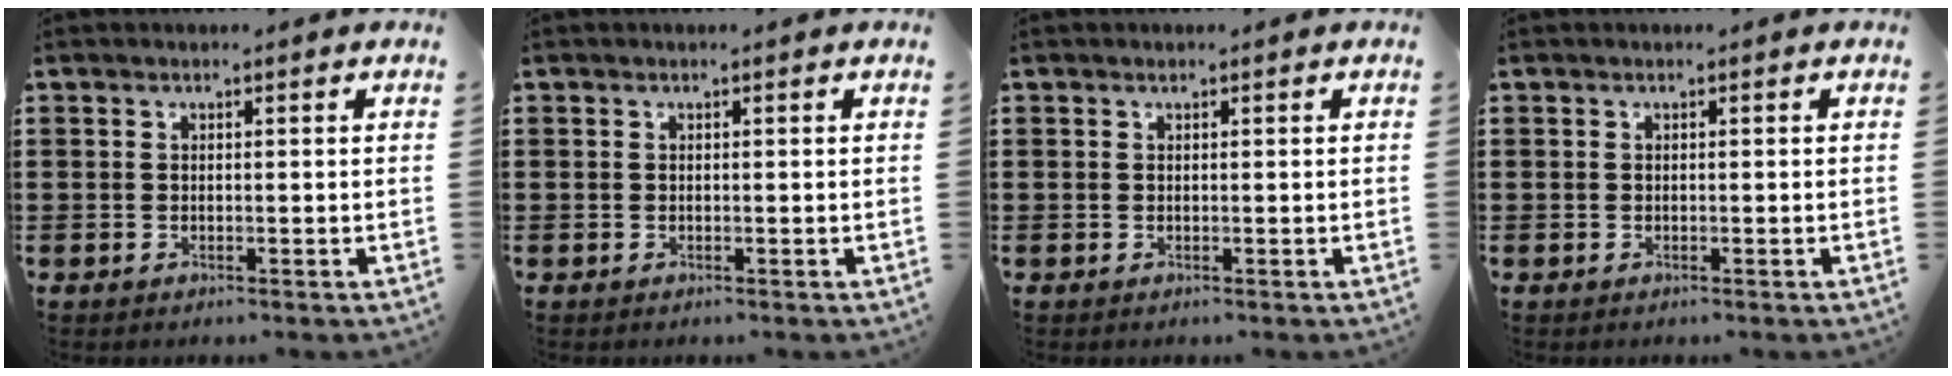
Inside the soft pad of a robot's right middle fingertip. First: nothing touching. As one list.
[{"total": 0.0}, {"total": 0.0}, {"total": 0.0}]